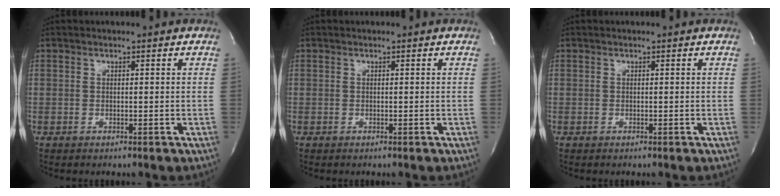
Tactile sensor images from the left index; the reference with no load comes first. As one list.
[{"total": 0.0}, {"total": 0.0}]